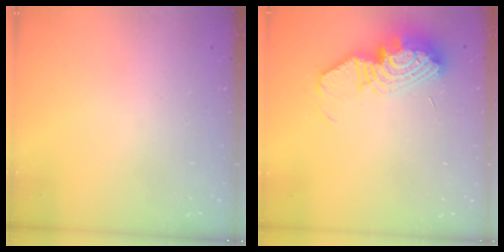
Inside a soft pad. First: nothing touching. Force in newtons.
{"total": 13.3, "press": 13.3, "slide": 1.1}